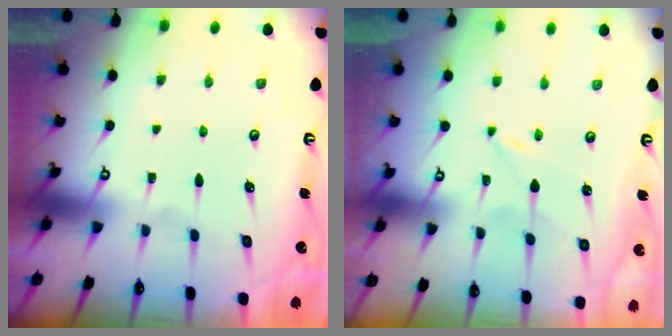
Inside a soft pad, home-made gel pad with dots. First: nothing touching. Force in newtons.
{"total": 0.0}